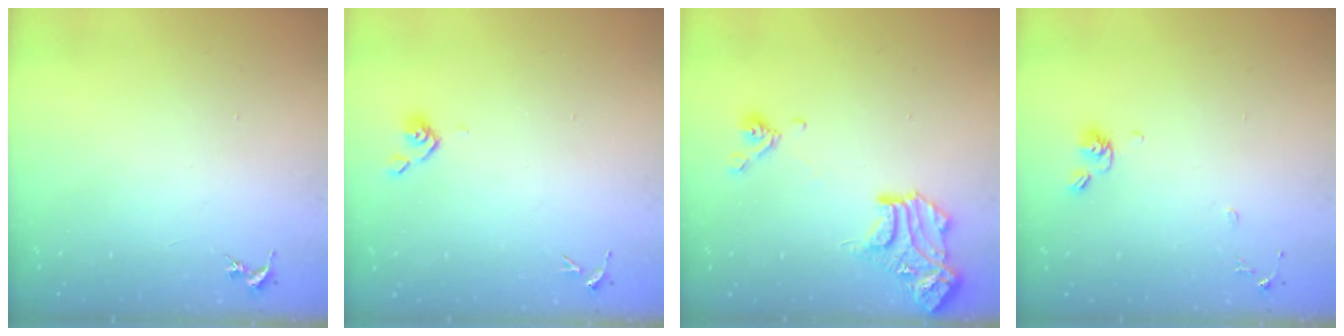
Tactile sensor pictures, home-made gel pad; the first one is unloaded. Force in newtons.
{"total": 3.8, "press": 3.7, "slide": 0.8}
{"total": 14.9, "press": 14.8, "slide": 1.2}
{"total": 7.9, "press": 7.6, "slide": 2.0}